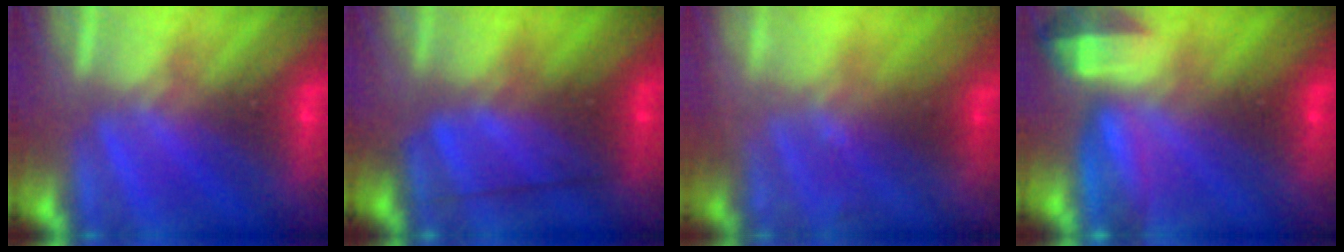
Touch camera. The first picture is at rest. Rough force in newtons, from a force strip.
{"total": 2.6}
{"total": 1.8}
{"total": 7.2}